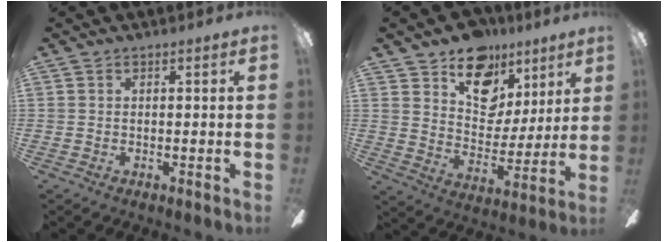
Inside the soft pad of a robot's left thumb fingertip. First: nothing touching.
{"total": 15.7, "force": [10.1, 10.3, 6.2], "torque": [-0.093, -0.060, 0.188]}